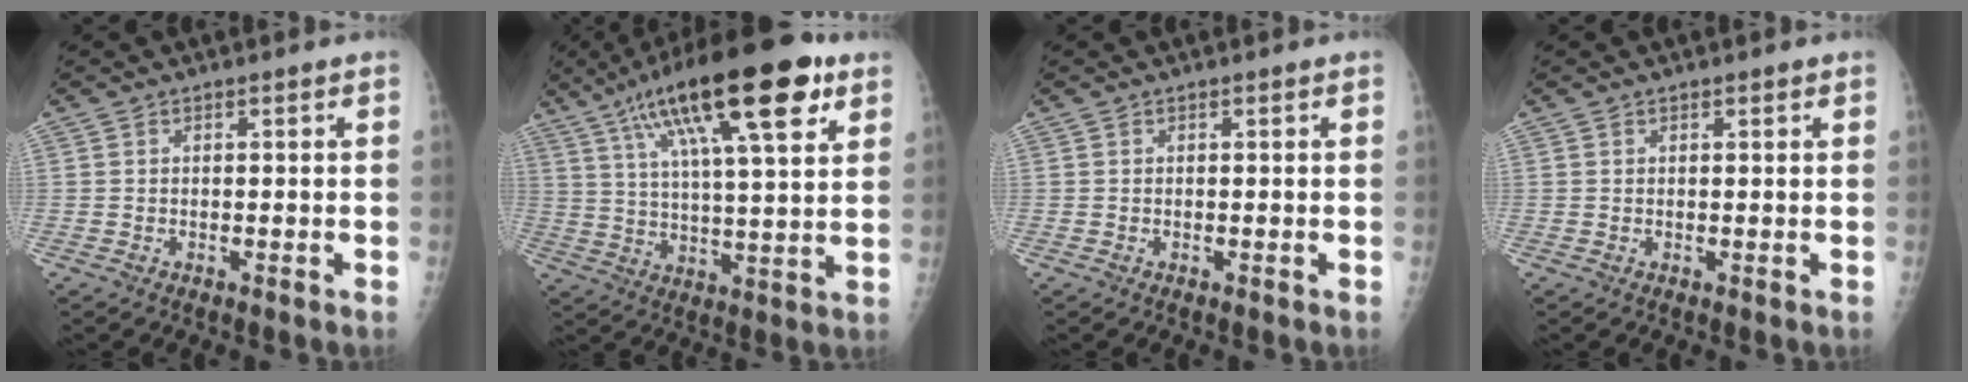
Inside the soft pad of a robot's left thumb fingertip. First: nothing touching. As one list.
[{"total": 23.3, "force": [12.0, 6.5, 18.9], "torque": [-0.300, -0.007, 0.194]}, {"total": 0.0}, {"total": 0.5, "force": [0.4, 0.2, 0.2], "torque": [0.001, -0.001, 0.006]}]